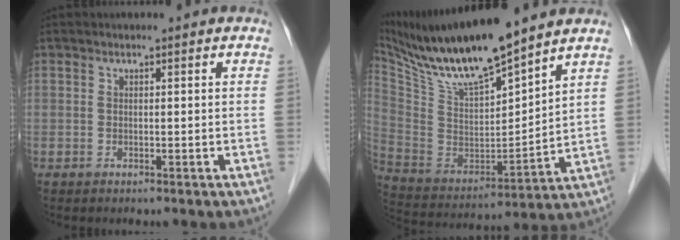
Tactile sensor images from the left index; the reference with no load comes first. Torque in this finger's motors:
{"motor_torque": [0.45, -0.58, 0.29, 0.08]}